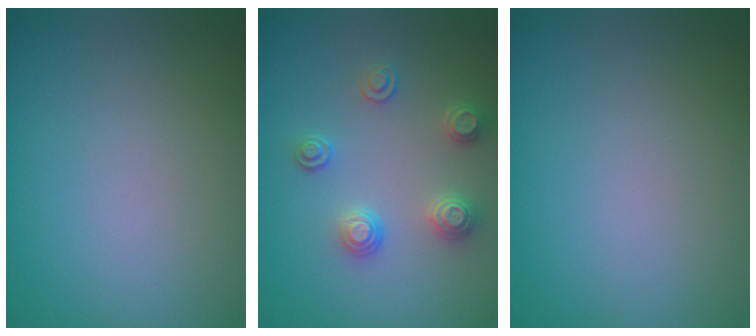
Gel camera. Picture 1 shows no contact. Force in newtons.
{"total": 2.6, "press": 2.6, "slide": 0.2}
{"total": 0.0}